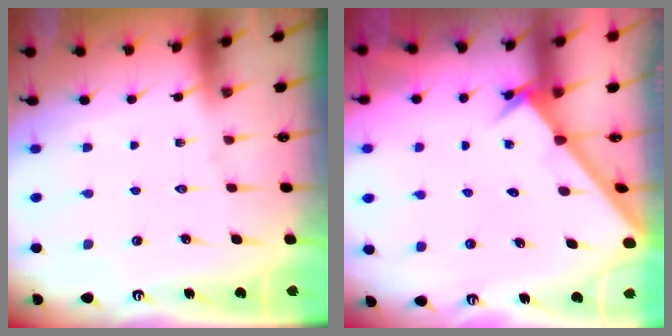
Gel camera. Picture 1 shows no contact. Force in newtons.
{"total": 2.0, "press": 2.0, "slide": 0.2}